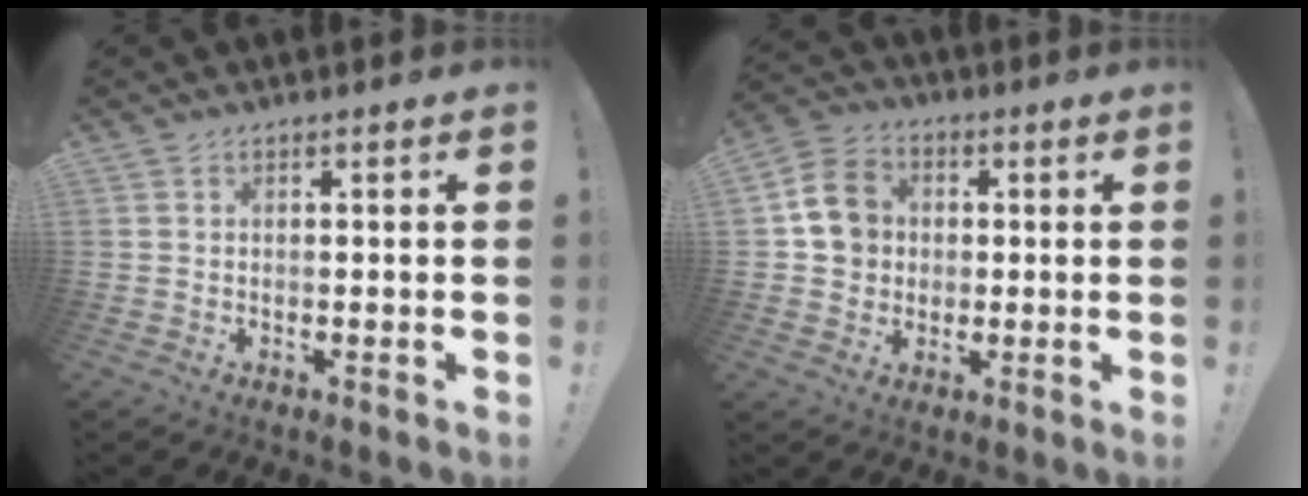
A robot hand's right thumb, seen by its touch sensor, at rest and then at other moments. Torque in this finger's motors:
{"motor_torque": [-0.23, 0.19, 0.23, -0.07, 0.06]}